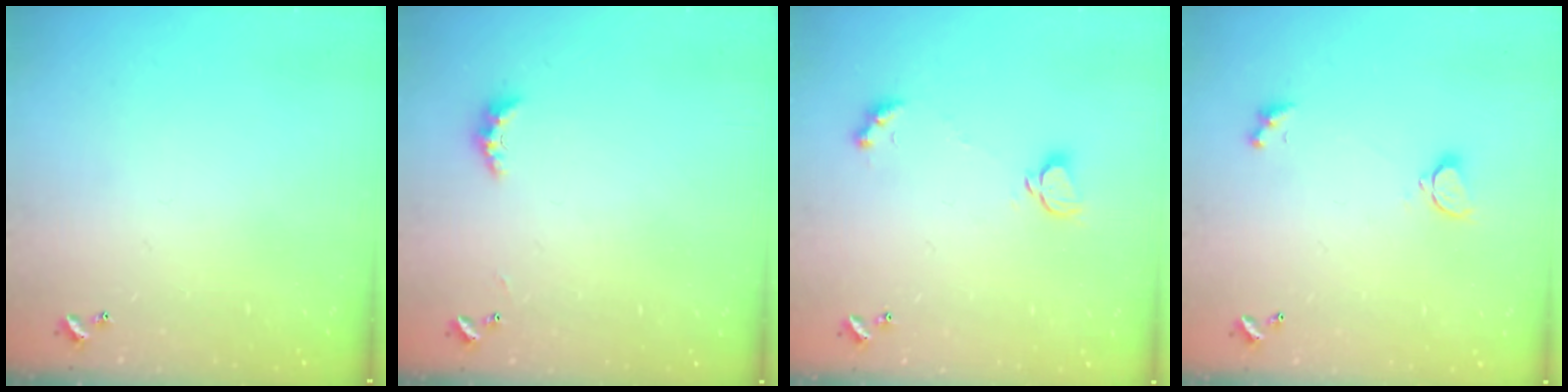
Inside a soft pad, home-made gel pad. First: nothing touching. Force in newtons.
{"total": 3.9, "press": 3.8, "slide": 0.7}
{"total": 2.1, "press": 2.1, "slide": 0.3}
{"total": 2.1, "press": 1.8, "slide": 1.0}